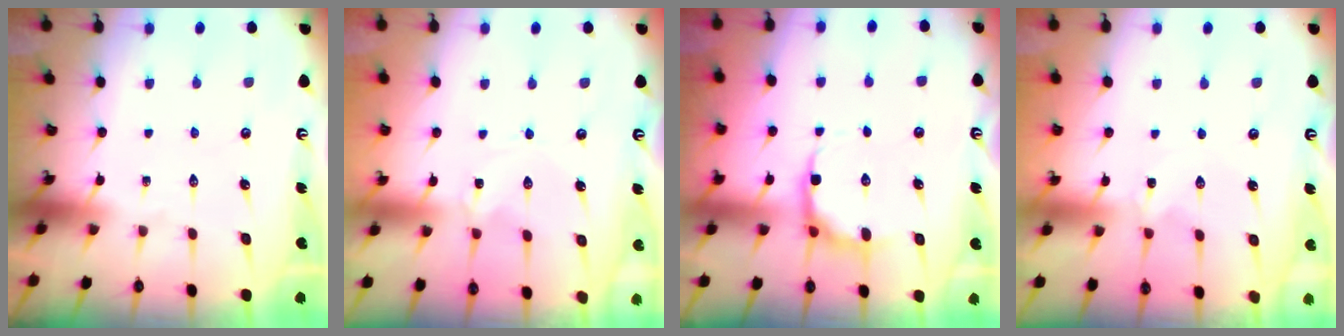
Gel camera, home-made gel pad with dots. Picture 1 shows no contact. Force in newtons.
{"total": 0.0}
{"total": 6.5, "press": 5.8, "slide": 2.9}
{"total": 0.0}